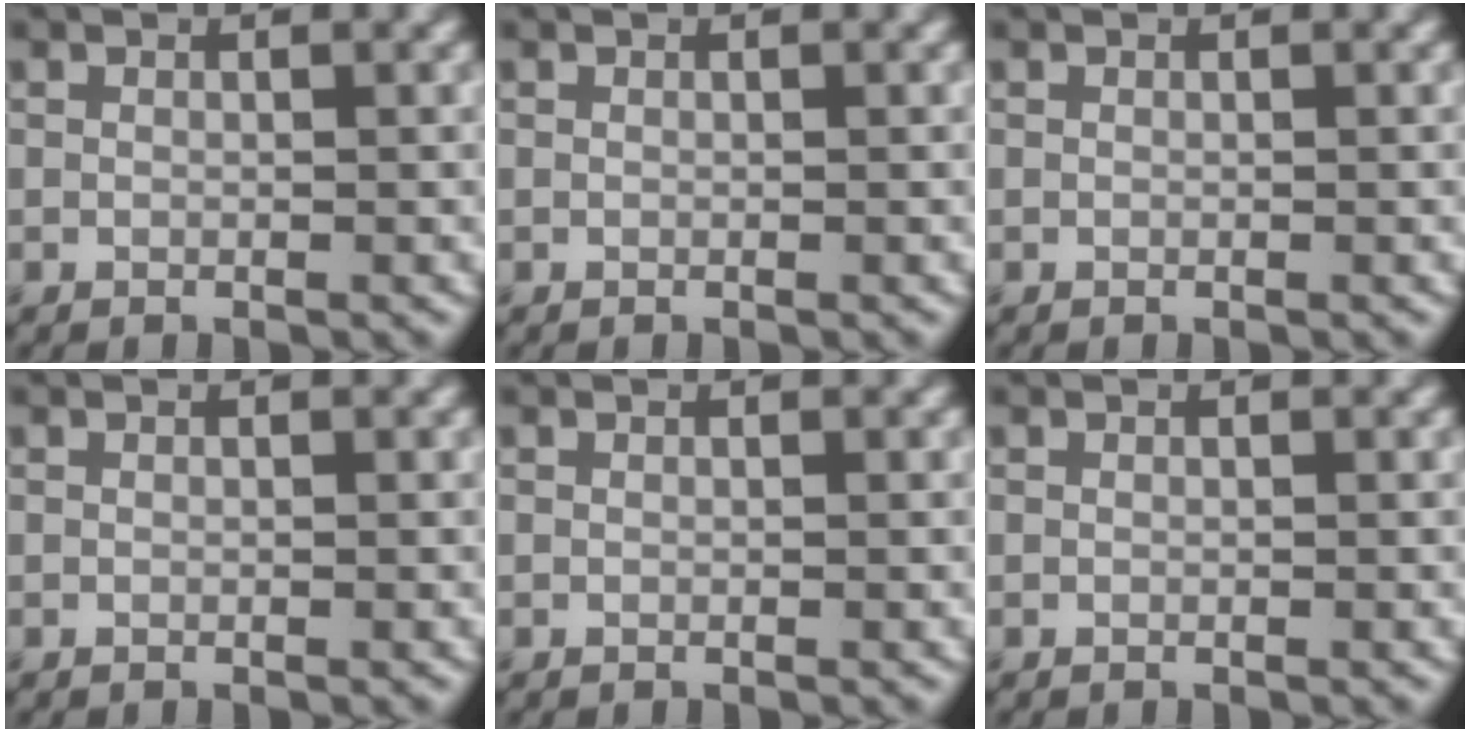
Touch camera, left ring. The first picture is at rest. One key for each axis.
{"total": 0.0}
{"total": 0.0}
{"total": 0.0}
{"total": 0.0}
{"total": 0.0}